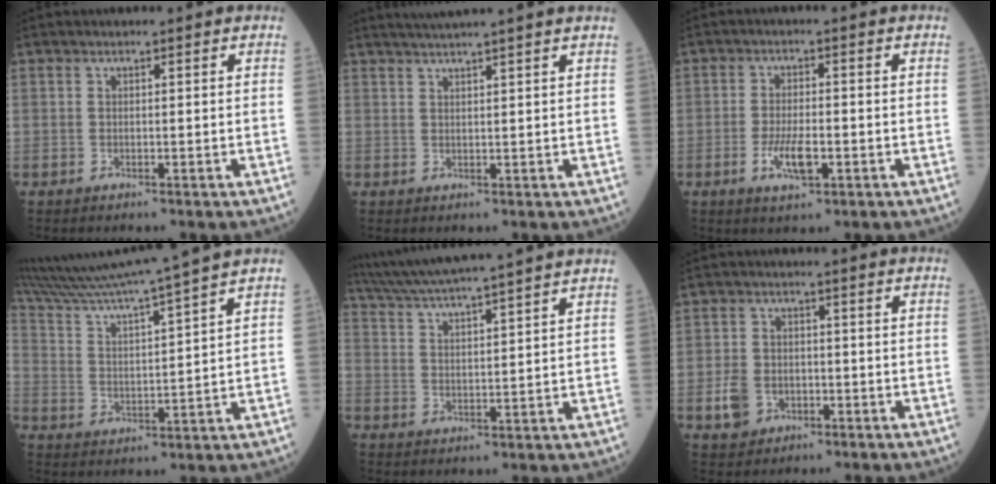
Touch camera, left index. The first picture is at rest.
{"total": 5.7, "force": [4.9, -1.4, 2.6], "torque": [-0.037, 0.019, 0.070]}
{"total": 4.7, "force": [-1.7, 1.2, 4.3], "torque": [-0.084, -0.004, -0.027]}
{"total": 15.8, "force": [13.9, -2.8, 6.9], "torque": [-0.126, -0.015, 0.220]}
{"total": 16.5, "force": [14.7, -1.3, 7.4], "torque": [-0.139, 0.010, 0.218]}
{"total": 4.9, "force": [-1.9, 4.0, 2.2], "torque": [-0.052, 0.006, -0.025]}